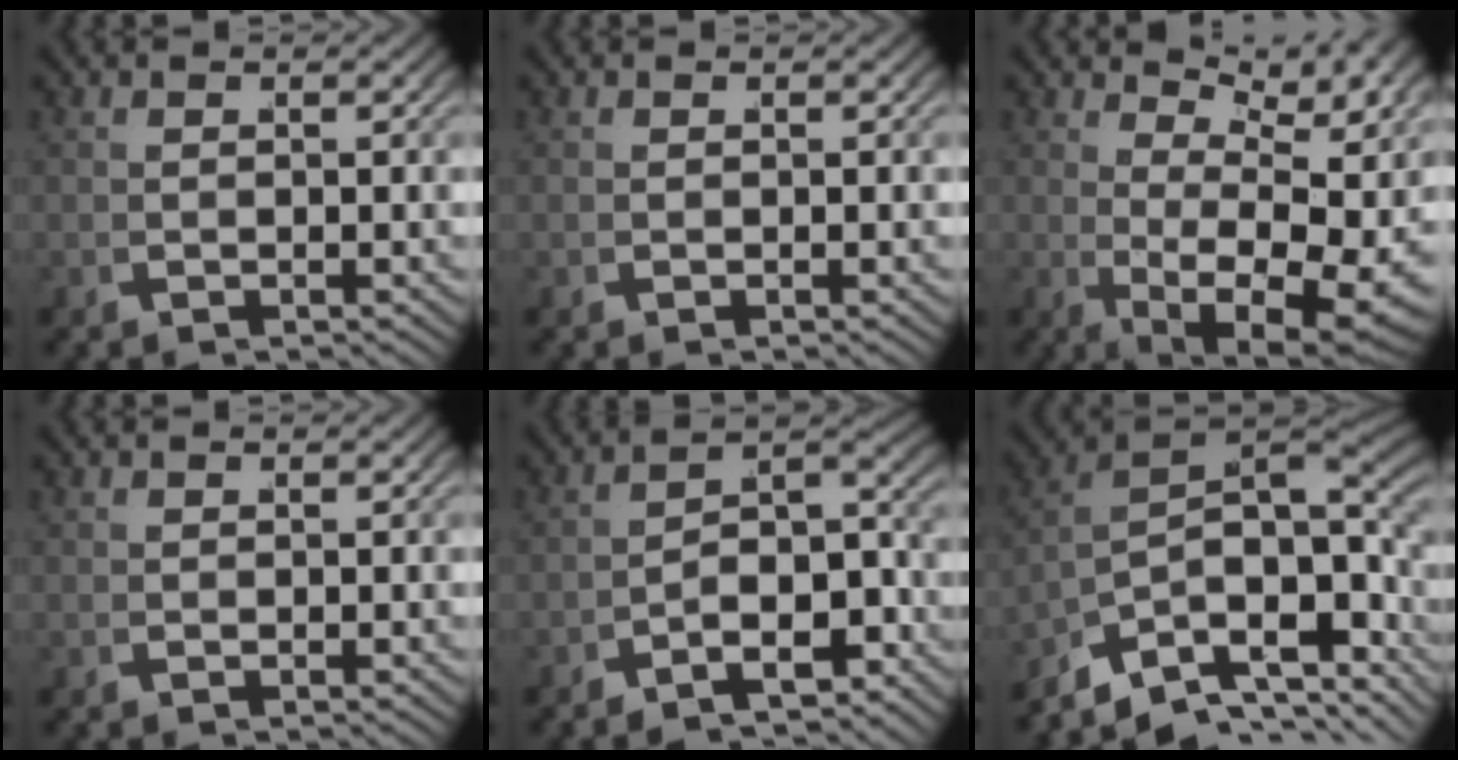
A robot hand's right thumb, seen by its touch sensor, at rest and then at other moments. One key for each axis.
{"total": 0.0}
{"total": 11.0, "fx": 1.0, "fy": 6.0, "fz": 9.2, "tx": -0.142, "ty": -0.029, "tz": 0.038}
{"total": 0.5, "fx": 0.5, "fy": -0.1, "fz": 0.1, "tx": 0.002, "ty": 0.002, "tz": 0.011}
{"total": 7.0, "fx": -3.4, "fy": 3.5, "fz": 5.1, "tx": -0.079, "ty": -0.020, "tz": -0.049}
{"total": 13.4, "fx": -0.8, "fy": 8.8, "fz": 10.0, "tx": -0.171, "ty": -0.031, "tz": -0.005}